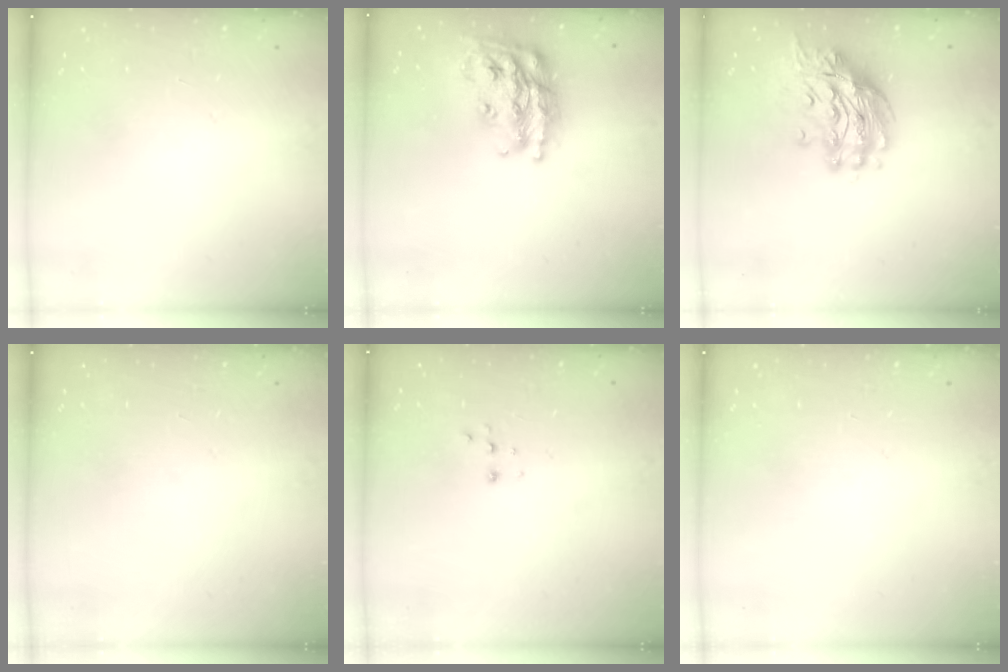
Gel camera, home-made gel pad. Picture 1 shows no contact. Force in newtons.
{"total": 22.0, "press": 21.9, "slide": 1.4}
{"total": 14.5, "press": 14.4, "slide": 1.3}
{"total": 0.0}
{"total": 2.2, "press": 2.2, "slide": 0.5}
{"total": 0.0}